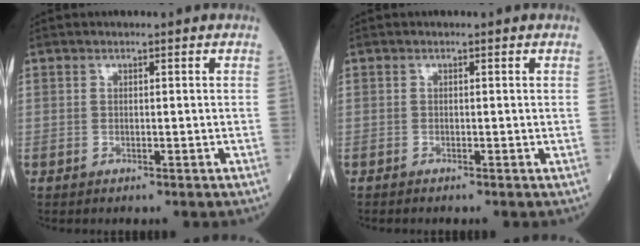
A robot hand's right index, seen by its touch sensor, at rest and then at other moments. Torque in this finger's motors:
{"motor_torque": [-0.12, -0.07, 0.05, -0.01]}